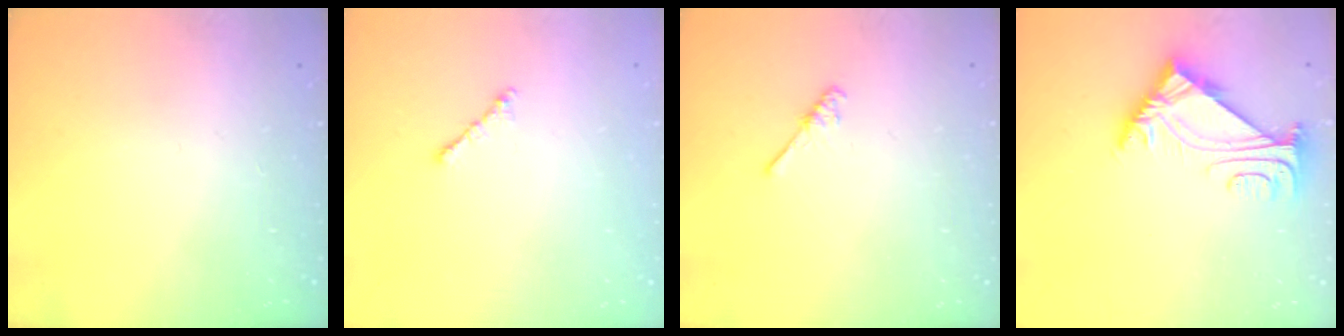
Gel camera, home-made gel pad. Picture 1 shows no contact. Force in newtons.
{"total": 1.0, "press": 0.9, "slide": 0.4}
{"total": 3.1, "press": 3.1, "slide": 0.5}
{"total": 5.8, "press": 5.7, "slide": 1.1}